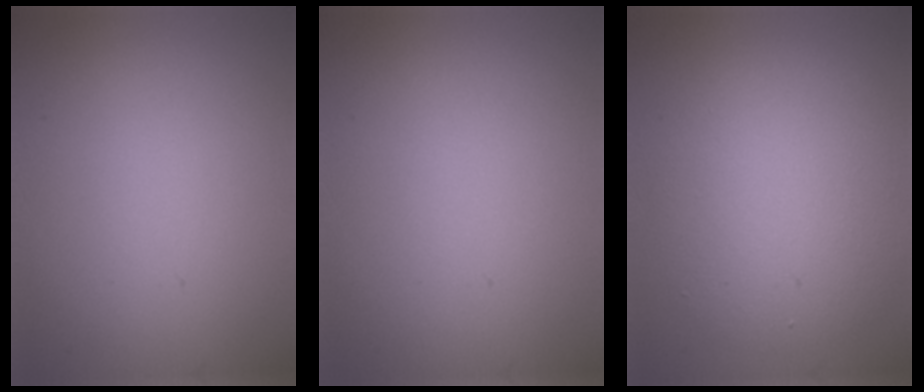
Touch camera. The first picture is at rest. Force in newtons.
{"total": 0.0}
{"total": 6.1, "press": 6.1, "slide": 0.2}